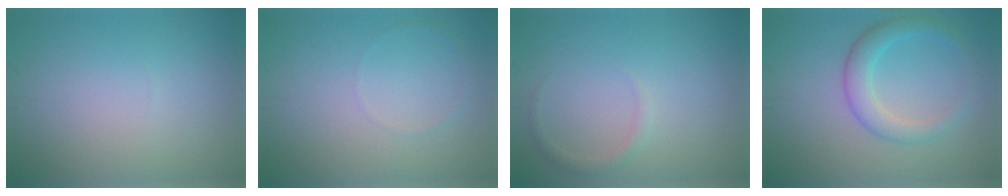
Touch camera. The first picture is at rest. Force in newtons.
{"total": 0.6, "press": 0.6, "slide": 0.1}
{"total": 1.2, "press": 1.2, "slide": 0.0}
{"total": 2.6, "press": 2.6, "slide": 0.2}